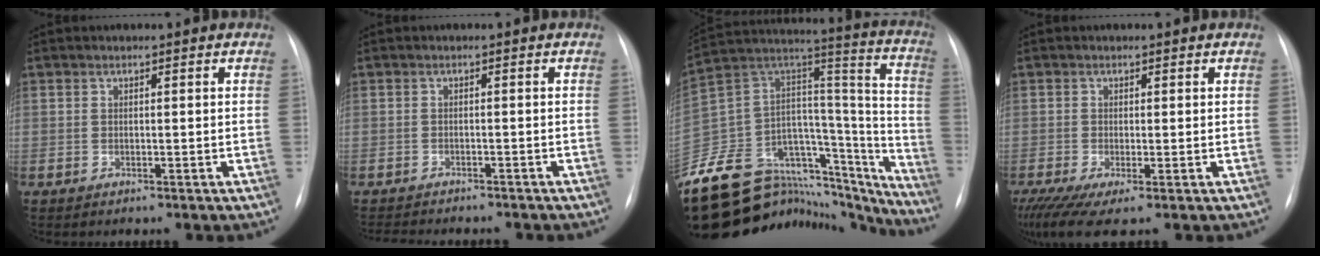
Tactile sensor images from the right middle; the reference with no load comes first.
{"total": 8.5, "force": [-7.7, 1.8, 3.2], "torque": [-0.043, -0.004, -0.097]}
{"total": 38.0, "force": [-32.5, 13.1, 14.8], "torque": [-0.223, 0.024, -0.464]}
{"total": 6.0, "force": [-3.3, 1.4, 4.8], "torque": [-0.085, -0.018, -0.058]}